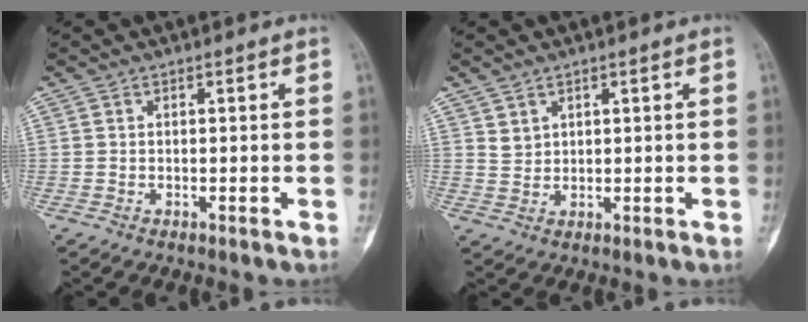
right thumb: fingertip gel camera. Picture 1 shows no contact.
{"total": 2.1, "force": [1.5, 1.4, 0.5], "torque": [0.003, -0.012, 0.029]}